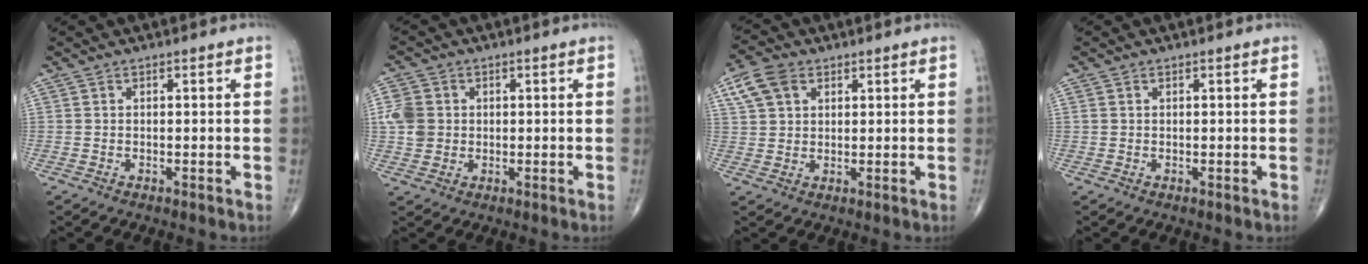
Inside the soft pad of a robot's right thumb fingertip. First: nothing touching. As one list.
[{"total": 6.3, "force": [0.6, 5.5, 3.0], "torque": [-0.050, 0.004, 0.009]}, {"total": 6.8, "force": [3.1, 4.7, 3.8], "torque": [-0.067, 0.004, 0.060]}, {"total": 0.6, "force": [0.2, 0.5, 0.3], "torque": [-0.004, 0.003, 0.003]}]